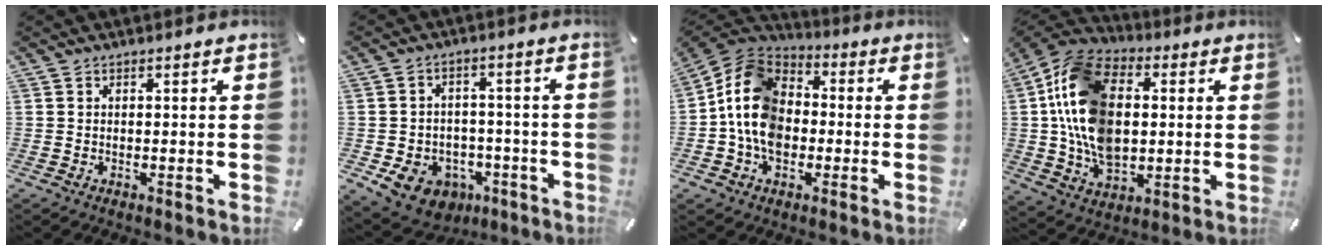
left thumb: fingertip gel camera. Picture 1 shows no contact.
{"total": 8.9, "force": [-4.1, 7.3, 3.0], "torque": [-0.051, 0.034, -0.067]}
{"total": 13.9, "force": [-2.6, 11.0, 8.1], "torque": [-0.193, 0.027, -0.050]}
{"total": 19.0, "force": [0.7, 13.2, 13.6], "torque": [-0.305, 0.007, 0.011]}